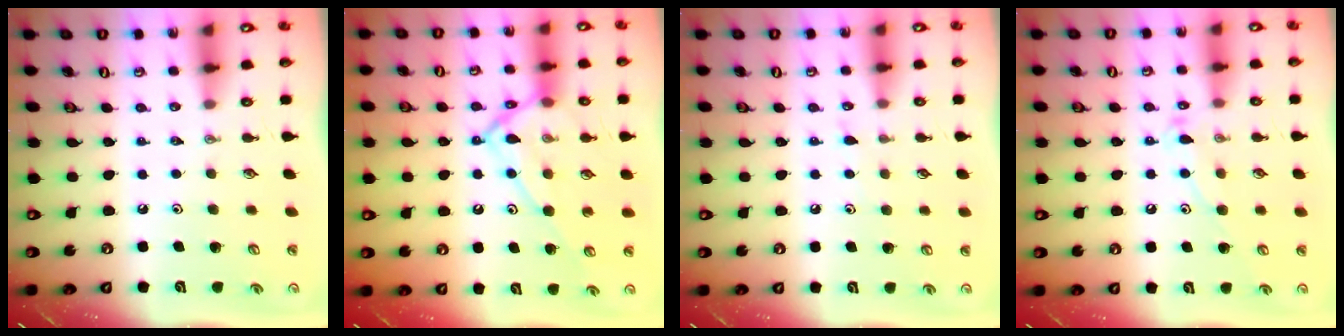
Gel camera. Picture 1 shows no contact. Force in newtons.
{"total": 15.7, "press": 15.6, "slide": 1.3}
{"total": 5.1, "press": 5.1, "slide": 0.6}
{"total": 10.4, "press": 10.4, "slide": 0.8}